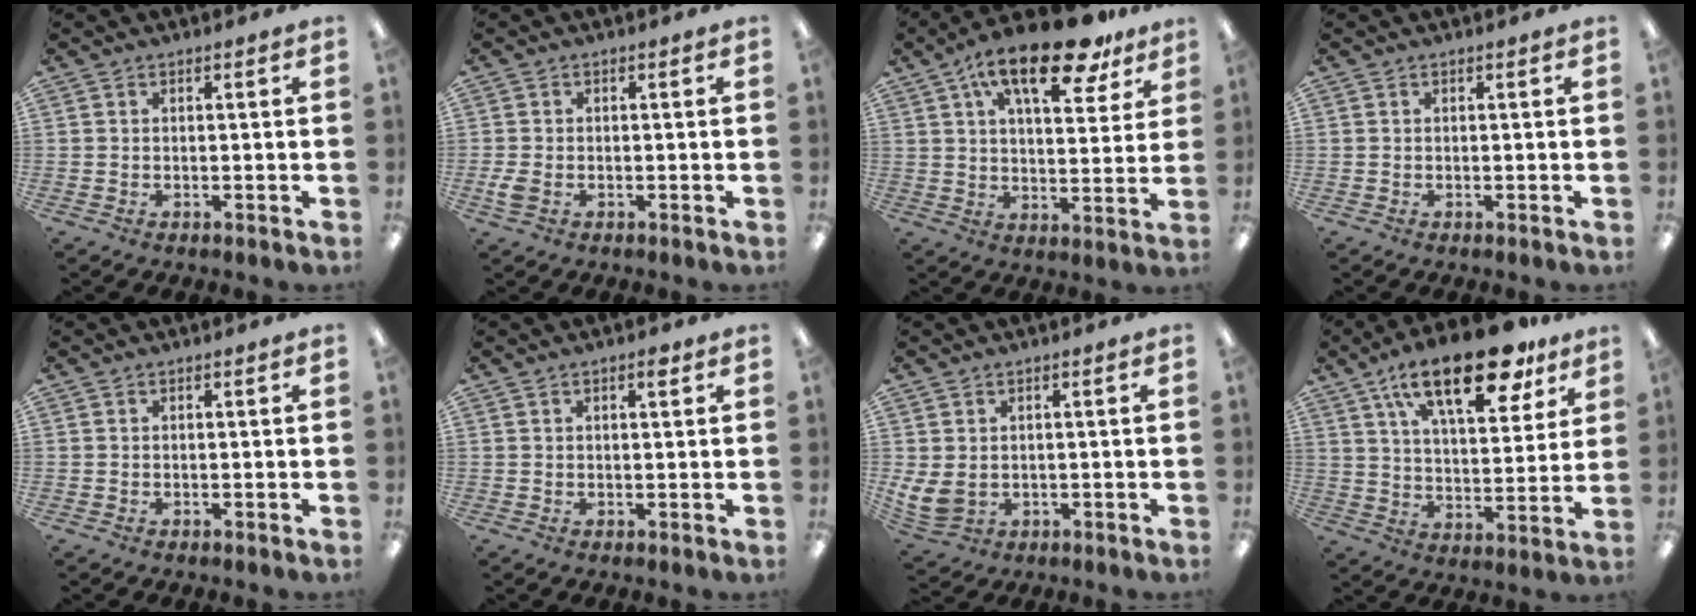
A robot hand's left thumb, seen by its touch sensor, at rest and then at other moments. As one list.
[{"total": 3.1, "force": [-0.9, 1.9, 2.3], "torque": [-0.058, -0.002, -0.020]}, {"total": 19.3, "force": [11.8, 7.7, 13.3], "torque": [-0.207, -0.048, 0.189]}, {"total": 0.0}, {"total": 0.0}, {"total": 2.2, "force": [1.2, 0.7, 1.7], "torque": [-0.020, -0.004, 0.016]}, {"total": 5.3, "force": [0.7, 3.9, 3.6], "torque": [-0.089, -0.004, 0.014]}, {"total": 21.8, "force": [13.5, 8.9, 14.6], "torque": [-0.226, -0.061, 0.222]}]